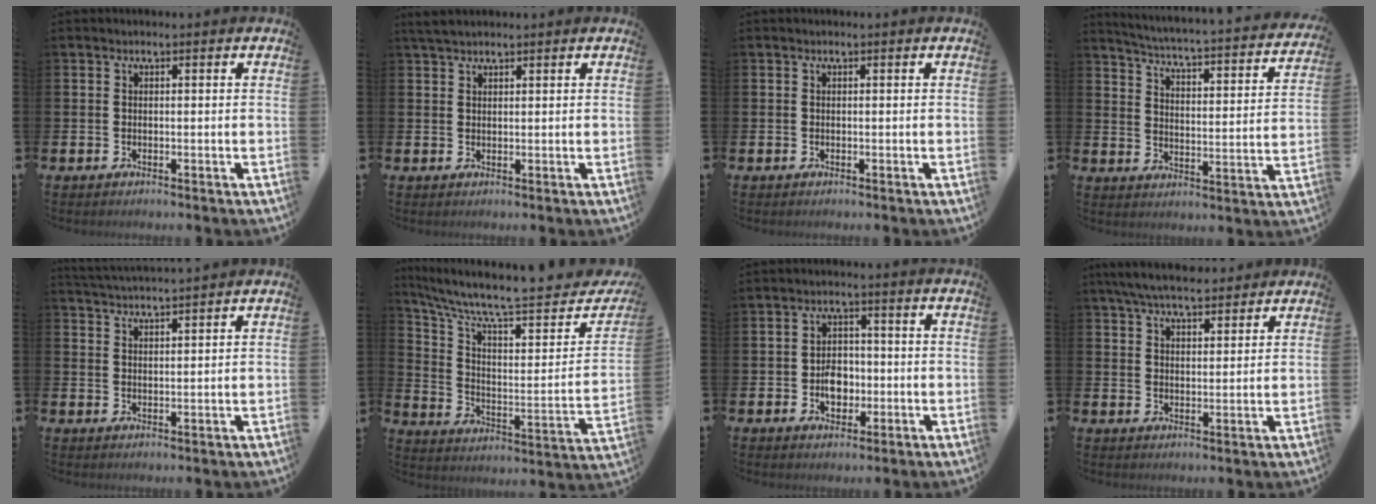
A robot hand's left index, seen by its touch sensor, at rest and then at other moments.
{"total": 2.4, "force": [2.1, 0.7, 0.9], "torque": [-0.022, 0.004, 0.038]}
{"total": 0.0}
{"total": 3.6, "force": [3.4, 0.0, 1.3], "torque": [-0.048, -0.039, 0.047]}
{"total": 3.4, "force": [3.3, -0.5, 0.0], "torque": [-0.015, -0.015, 0.062]}
{"total": 7.8, "force": [6.8, 1.6, 3.4], "torque": [-0.088, -0.068, 0.108]}
{"total": 4.2, "force": [-0.9, 3.1, 2.7], "torque": [-0.039, 0.002, -0.022]}
{"total": 6.4, "force": [5.9, 1.3, 1.9], "torque": [-0.053, -0.017, 0.109]}